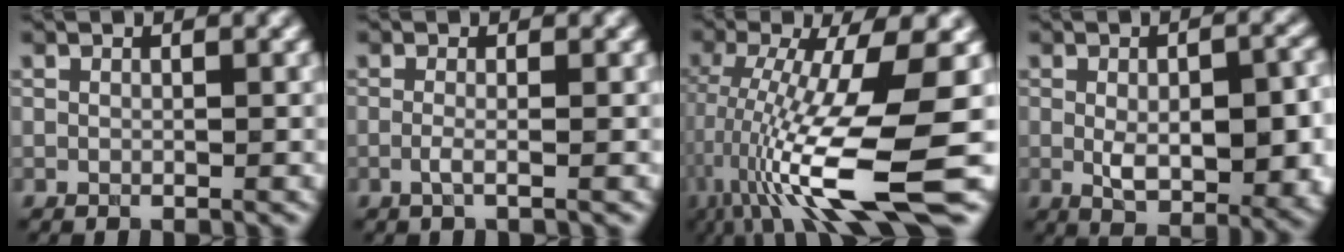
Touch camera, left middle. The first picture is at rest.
{"total": 1.3, "force": [-0.3, 0.4, 1.2], "torque": [-0.022, -0.005, -0.006]}
{"total": 12.7, "force": [-3.9, 2.1, 11.9], "torque": [-0.229, -0.011, -0.048]}
{"total": 8.1, "force": [-0.9, 3.5, 7.2], "torque": [-0.118, -0.014, 0.004]}